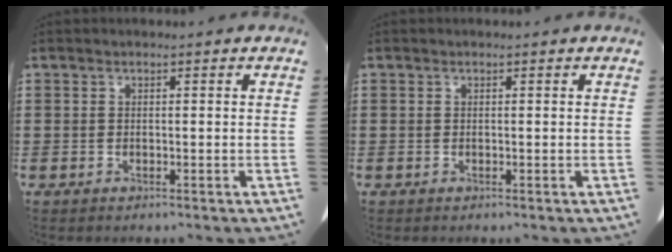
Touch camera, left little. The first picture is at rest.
{"total": 0.0}